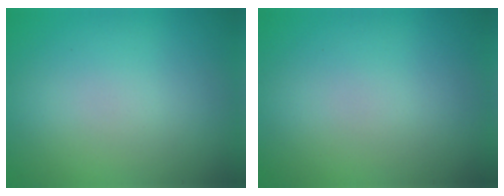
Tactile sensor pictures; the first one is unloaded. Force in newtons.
{"total": 0.0}